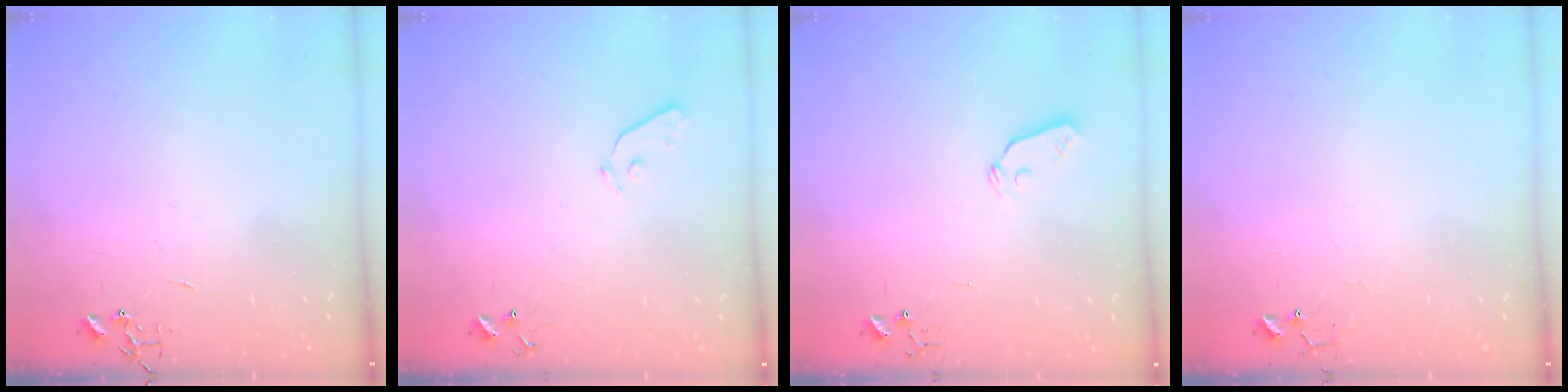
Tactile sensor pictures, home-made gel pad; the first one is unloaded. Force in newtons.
{"total": 4.9, "press": 4.9, "slide": 0.5}
{"total": 3.8, "press": 3.8, "slide": 0.6}
{"total": 6.1, "press": 6.0, "slide": 0.4}